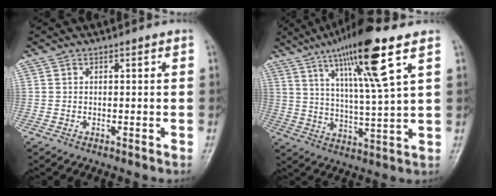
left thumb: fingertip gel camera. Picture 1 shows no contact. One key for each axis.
{"total": 16.4, "fx": 8.7, "fy": 1.5, "fz": 13.8, "tx": -0.241, "ty": -0.029, "tz": 0.152}